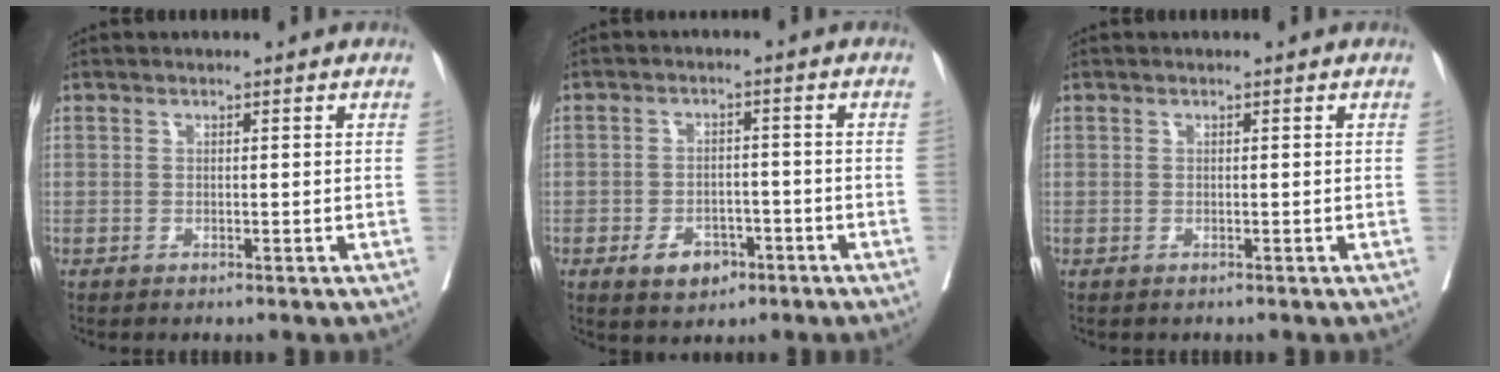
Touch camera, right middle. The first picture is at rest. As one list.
[{"total": 4.9, "force": [-2.5, 3.2, 2.8], "torque": [-0.039, 0.006, -0.033]}, {"total": 0.0}]